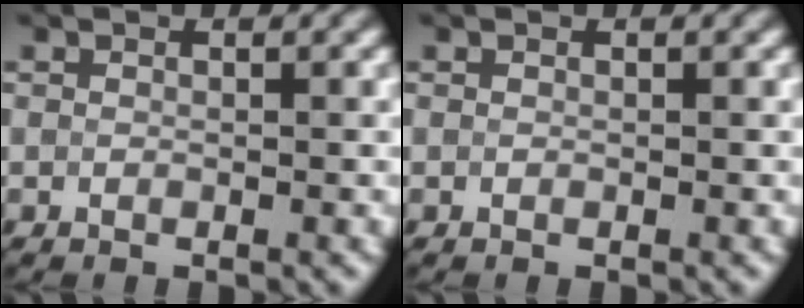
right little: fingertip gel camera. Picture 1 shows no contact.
{"total": 0.0}